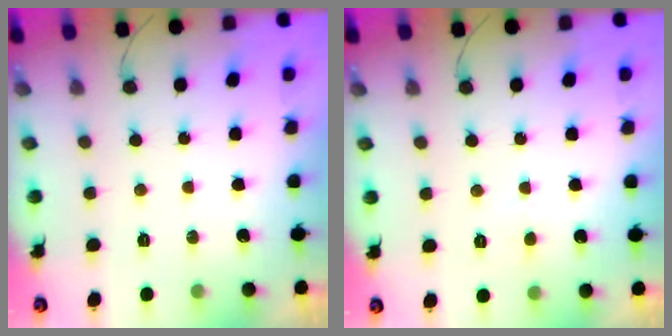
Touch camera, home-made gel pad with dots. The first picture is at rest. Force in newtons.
{"total": 2.8, "press": 2.8, "slide": 0.3}